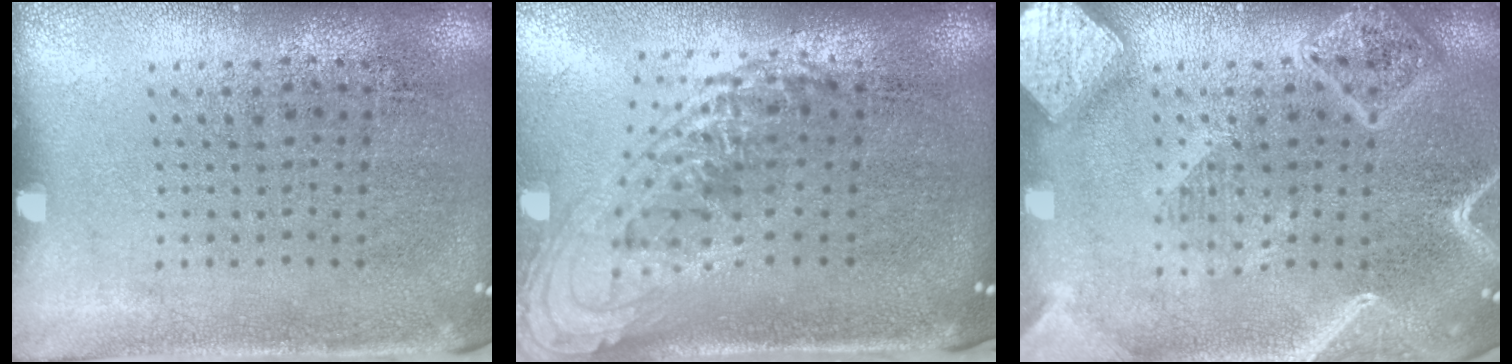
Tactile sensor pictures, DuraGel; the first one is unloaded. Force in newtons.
{"total": 2.1, "press": 1.7, "slide": 1.3}
{"total": 3.2, "press": 3.2, "slide": 0.4}